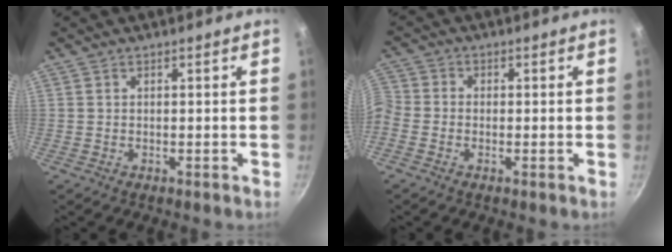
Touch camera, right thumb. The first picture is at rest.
{"total": 4.7, "force": [-1.8, 3.7, 2.2], "torque": [-0.059, 0.015, -0.054]}